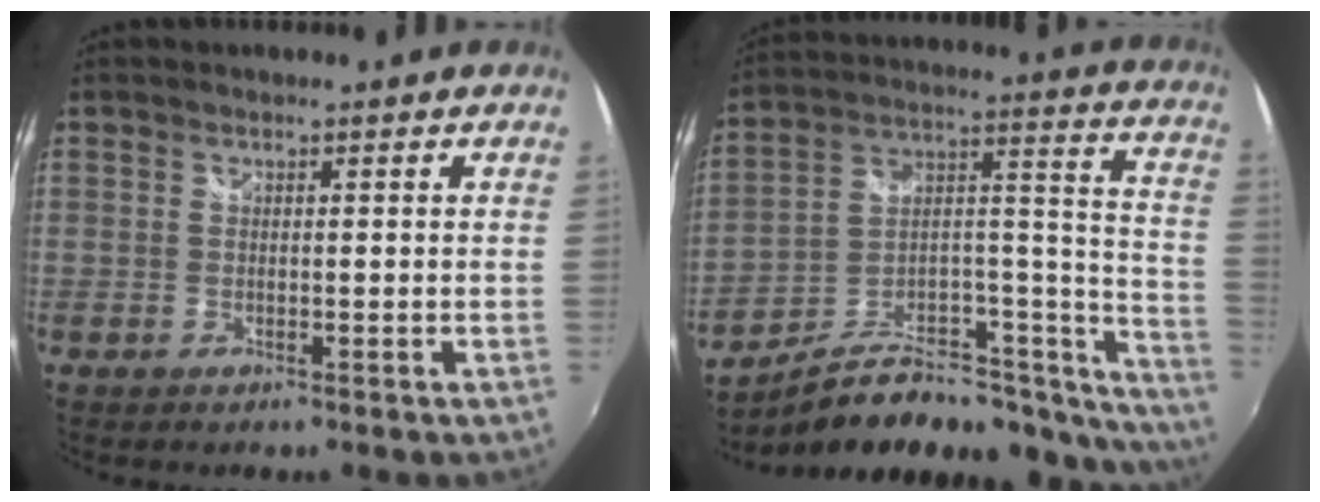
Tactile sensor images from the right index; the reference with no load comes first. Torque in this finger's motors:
{"motor_torque": [-0.57, -0.68, 0.35, 0.00]}